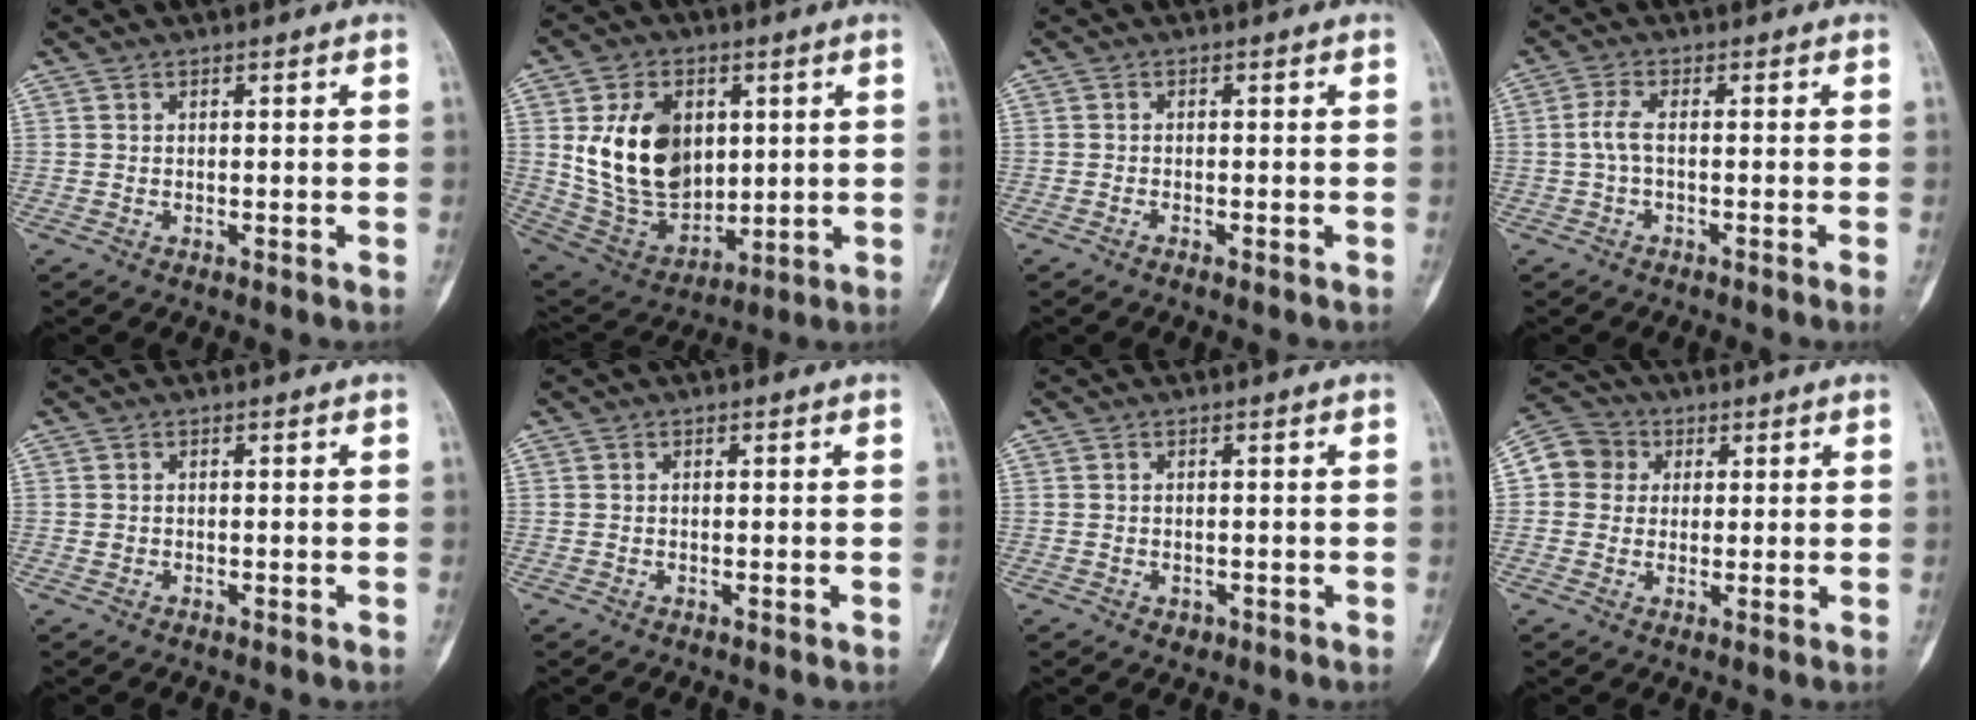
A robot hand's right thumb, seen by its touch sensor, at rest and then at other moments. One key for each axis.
{"total": 18.7, "fx": 3.7, "fy": 13.2, "fz": 12.6, "tx": -0.178, "ty": -0.018, "tz": 0.088}
{"total": 0.7, "fx": -0.5, "fy": 0.4, "fz": 0.4, "tx": -0.007, "ty": 0.004, "tz": -0.010}
{"total": 3.7, "fx": -0.7, "fy": 0.7, "fz": 3.5, "tx": -0.078, "ty": 0.004, "tz": -0.016}
{"total": 0.7, "fx": -0.2, "fy": 0.6, "fz": 0.3, "tx": -0.001, "ty": 0.002, "tz": -0.002}
{"total": 0.0}
{"total": 1.4, "fx": -0.5, "fy": 1.2, "fz": 0.5, "tx": 0.002, "ty": 0.005, "tz": -0.003}
{"total": 8.3, "fx": 1.4, "fy": 7.7, "fz": 2.6, "tx": -0.028, "ty": 0.013, "tz": 0.015}